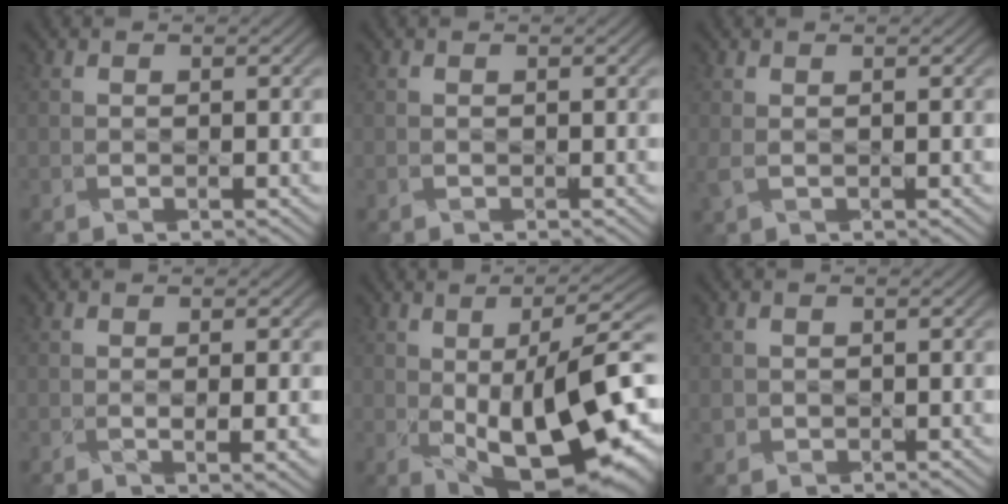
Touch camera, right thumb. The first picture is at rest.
{"total": 0.0}
{"total": 1.0, "force": [0.3, 0.5, 0.8], "torque": [-0.024, -0.003, 0.006]}
{"total": 3.1, "force": [-0.7, 1.0, 2.8], "torque": [-0.041, -0.011, -0.003]}
{"total": 16.0, "force": [-2.4, 6.8, 14.3], "torque": [-0.206, -0.021, -0.023]}
{"total": 1.2, "force": [0.3, 0.9, -0.7], "torque": [0.019, -0.004, 0.007]}